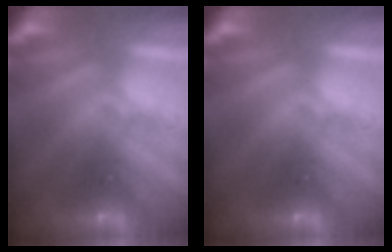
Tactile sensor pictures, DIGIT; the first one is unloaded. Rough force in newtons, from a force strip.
{"total": 0.0}